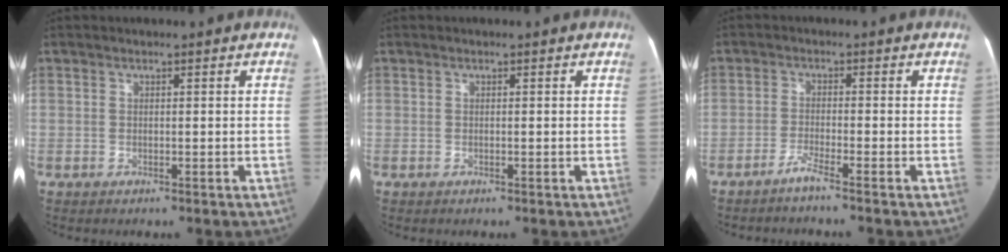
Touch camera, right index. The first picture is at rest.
{"total": 0.0}
{"total": 2.6, "force": [-2.2, -0.4, 1.2], "torque": [-0.028, -0.004, -0.048]}